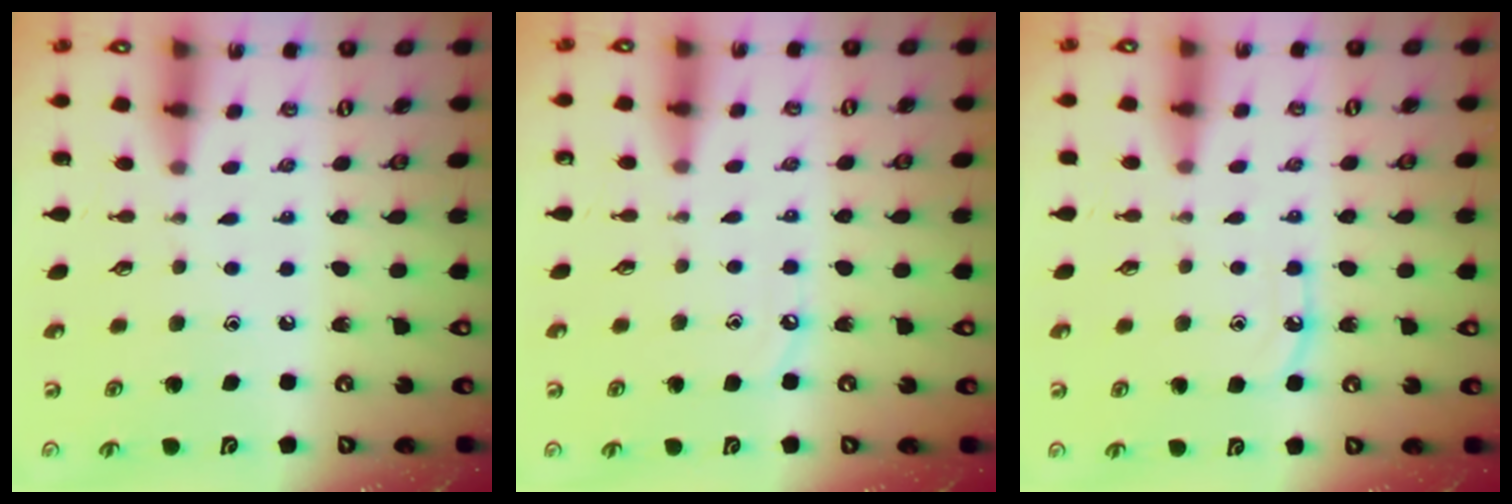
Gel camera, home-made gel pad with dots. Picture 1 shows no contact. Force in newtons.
{"total": 4.3, "press": 4.3, "slide": 0.6}
{"total": 6.2, "press": 6.2, "slide": 0.5}